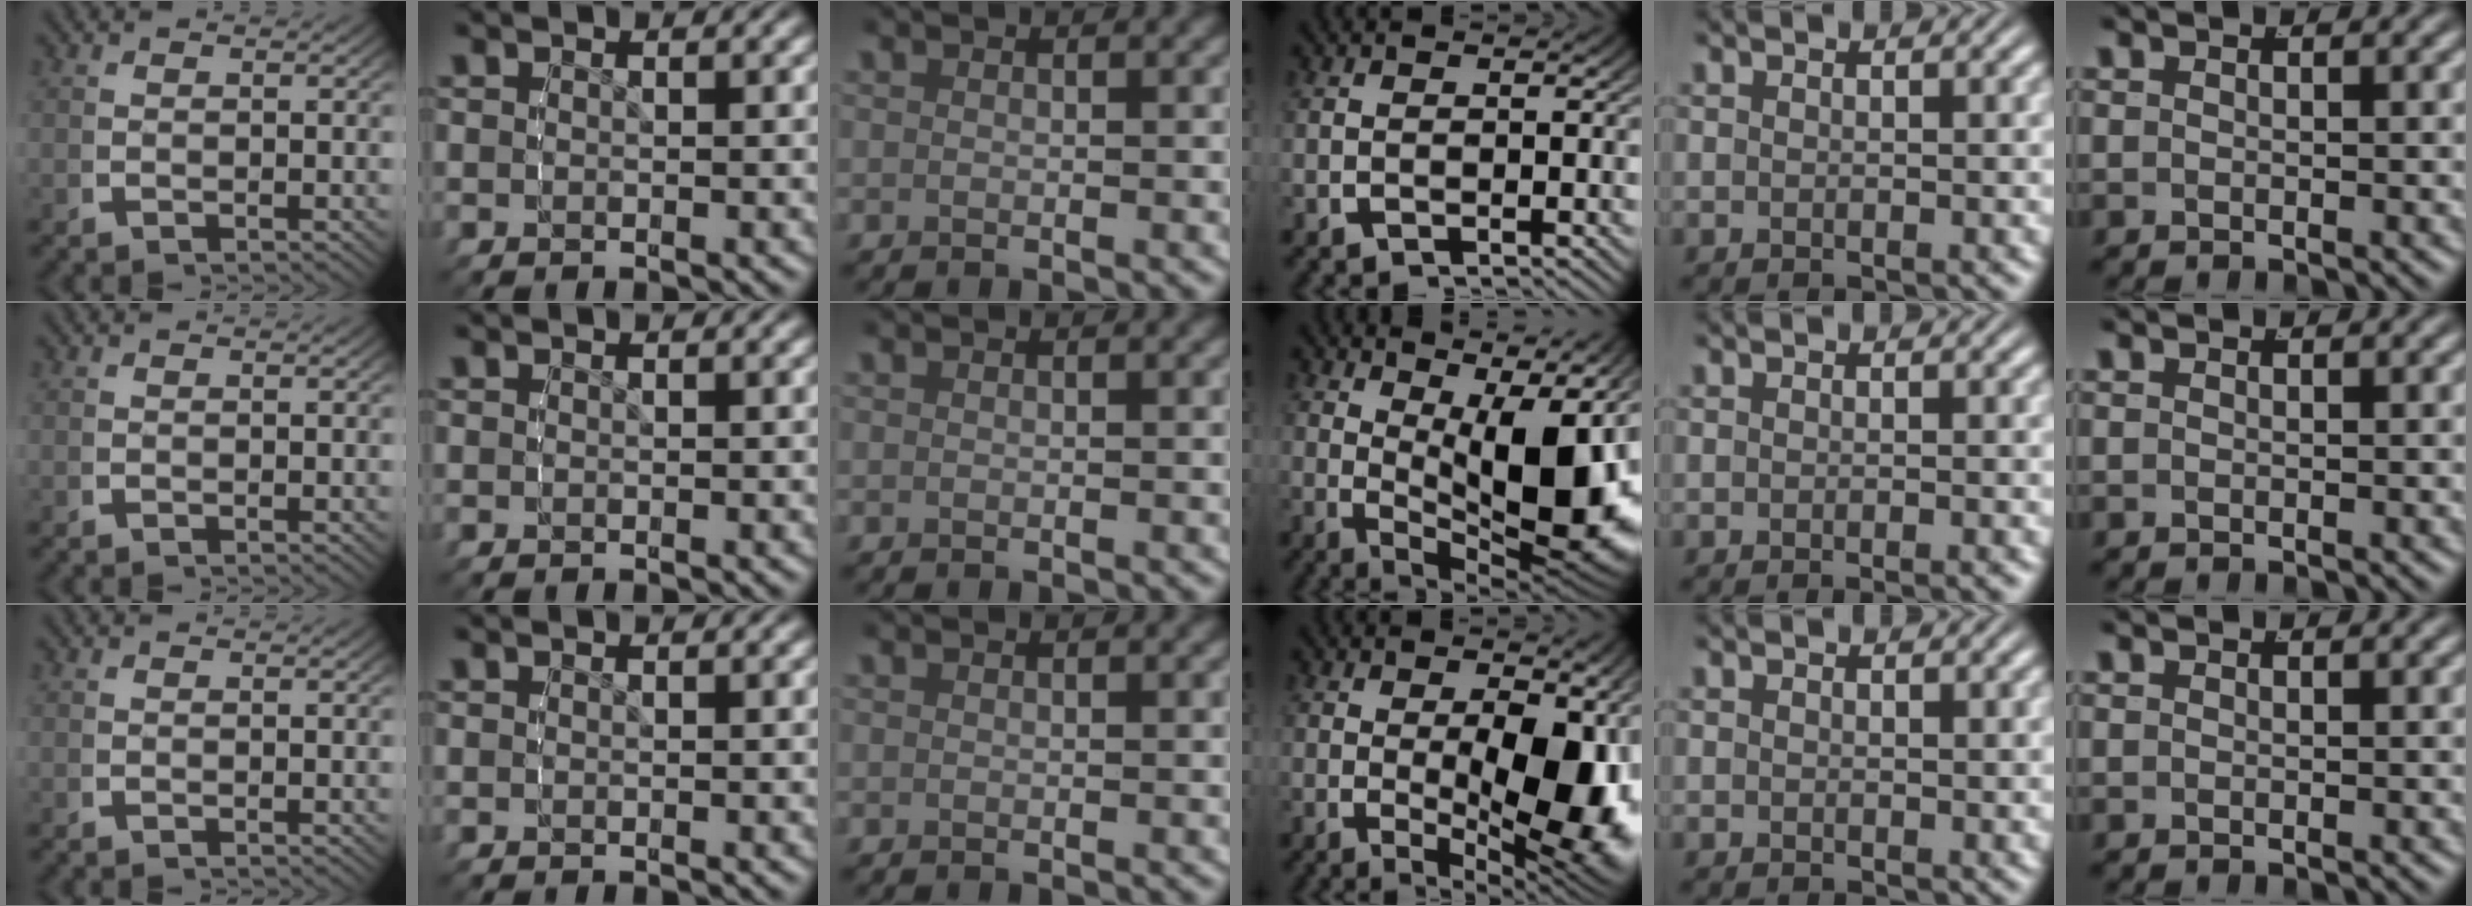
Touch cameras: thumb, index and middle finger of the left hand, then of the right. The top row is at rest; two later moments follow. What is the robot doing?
{"motion": "lift_and_place", "object": "toy banana"}